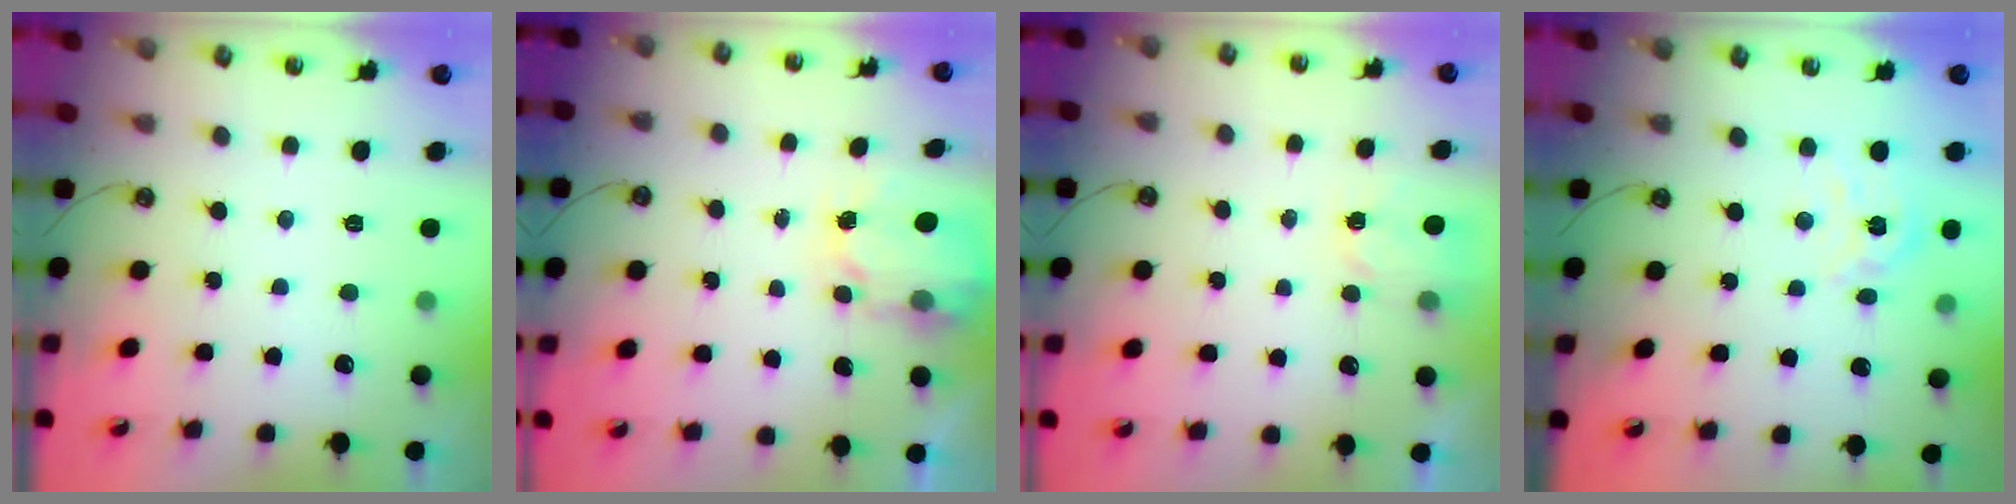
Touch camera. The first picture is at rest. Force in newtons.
{"total": 4.1, "press": 4.1, "slide": 0.1}
{"total": 2.7, "press": 2.7, "slide": 0.4}
{"total": 7.0, "press": 6.9, "slide": 0.6}